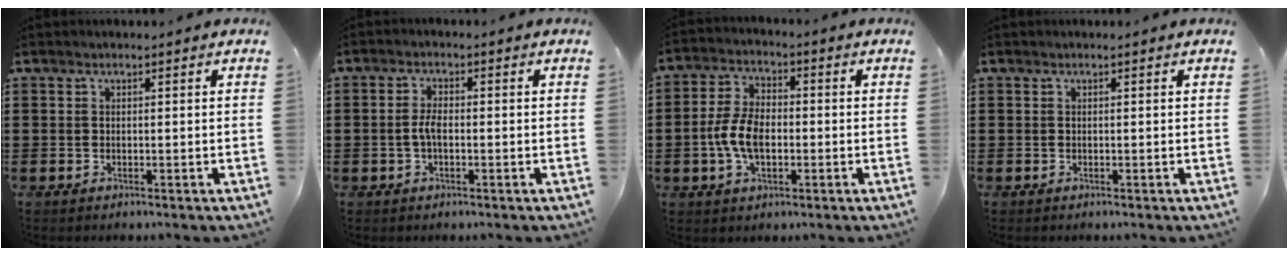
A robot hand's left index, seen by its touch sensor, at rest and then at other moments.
{"total": 2.8, "force": [-0.4, 1.2, 2.5], "torque": [-0.057, 0.001, -0.011]}
{"total": 6.9, "force": [-1.3, 3.9, 5.5], "torque": [-0.133, 0.001, -0.033]}
{"total": 0.0}